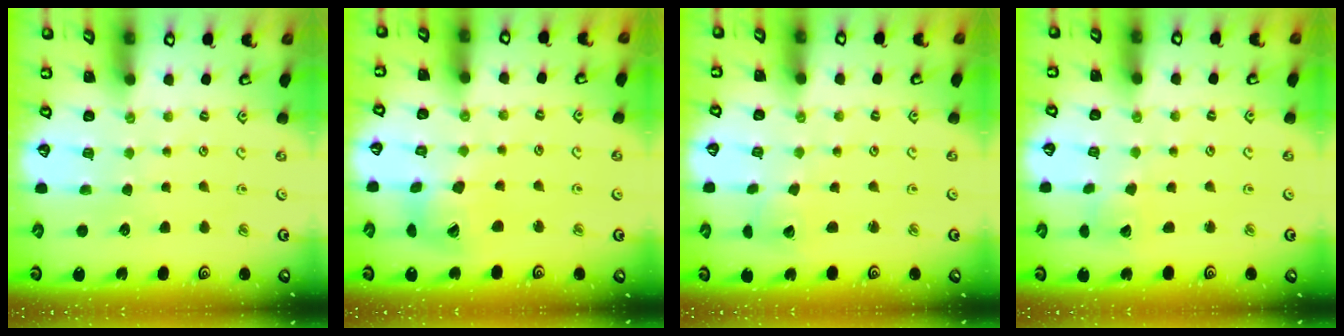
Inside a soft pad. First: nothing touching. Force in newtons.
{"total": 12.4, "press": 12.4, "slide": 1.5}
{"total": 2.4, "press": 2.4, "slide": 0.3}
{"total": 3.6, "press": 3.5, "slide": 0.5}